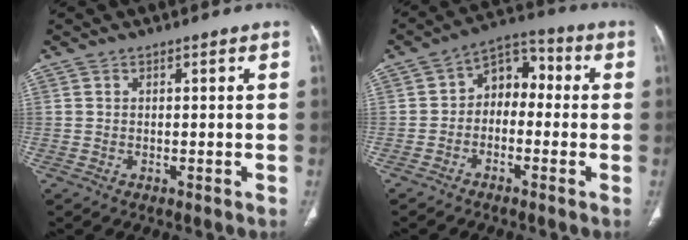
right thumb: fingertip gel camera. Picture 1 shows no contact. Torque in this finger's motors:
{"motor_torque": [0.12, 0.30, -0.09, -0.12, 0.02]}